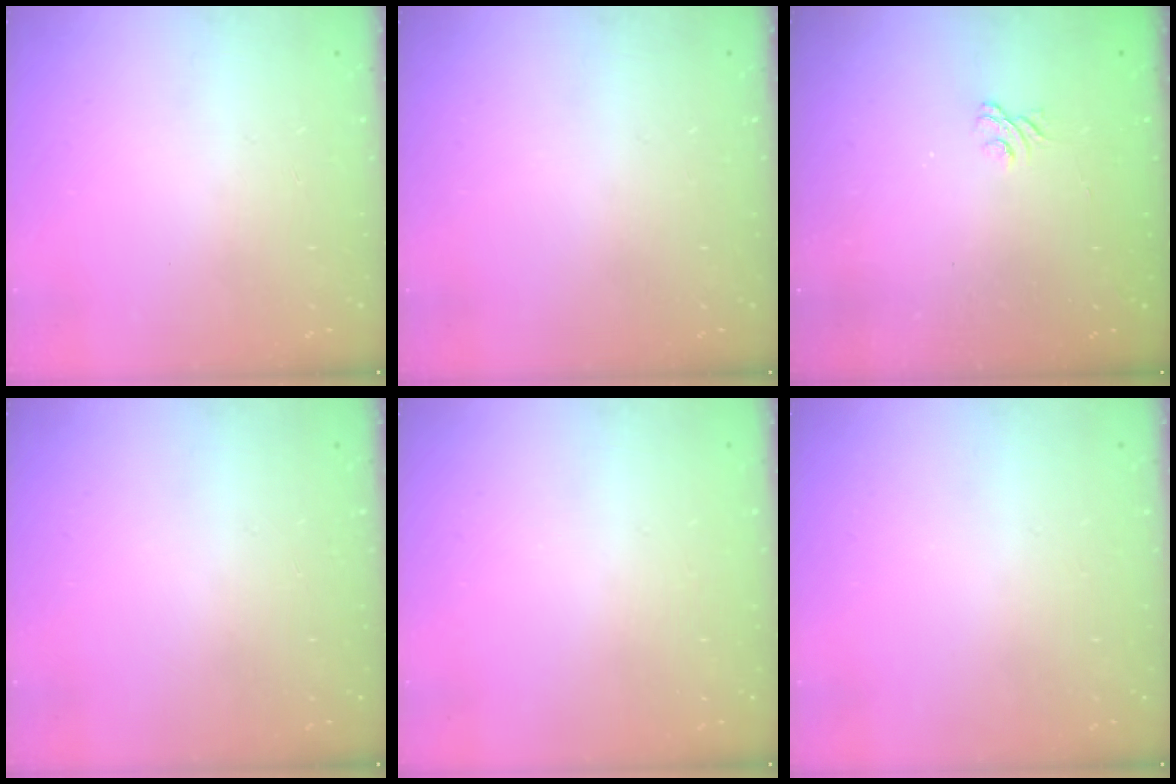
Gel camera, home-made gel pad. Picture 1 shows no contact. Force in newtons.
{"total": 0.0}
{"total": 1.9, "press": 1.5, "slide": 1.1}
{"total": 0.0}
{"total": 0.0}
{"total": 0.0}